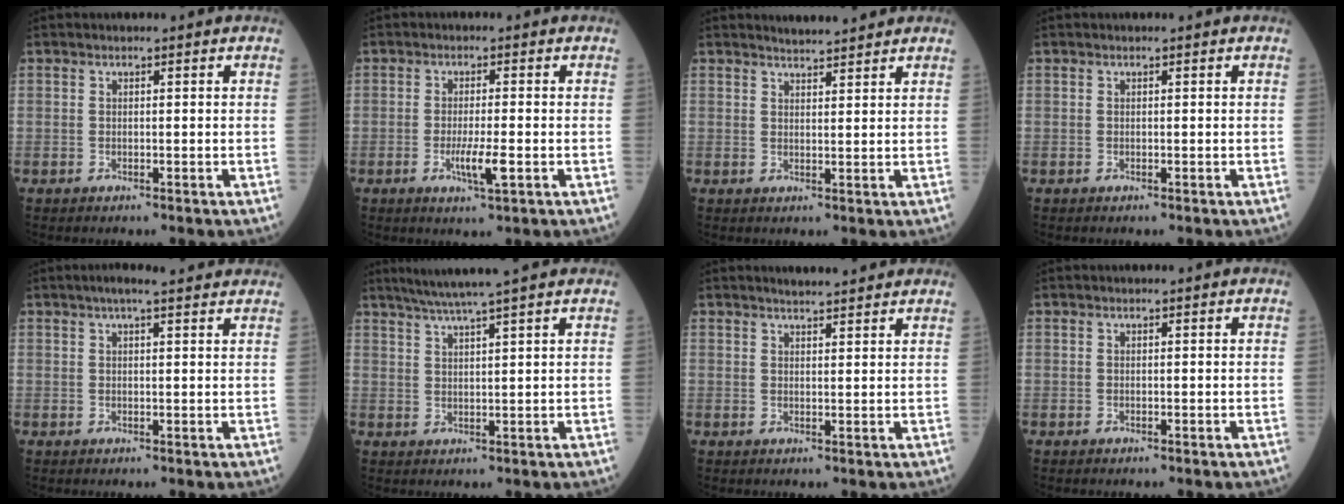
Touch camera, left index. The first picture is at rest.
{"total": 4.1, "force": [-1.4, 0.3, 3.8], "torque": [-0.075, -0.008, -0.023]}
{"total": 3.9, "force": [3.8, 0.3, 1.1], "torque": [-0.022, 0.012, 0.054]}
{"total": 0.0}
{"total": 7.6, "force": [6.2, 0.9, 4.3], "torque": [-0.061, 0.035, 0.077]}
{"total": 7.1, "force": [5.9, -1.2, 3.9], "torque": [-0.066, 0.018, 0.094]}
{"total": 4.8, "force": [4.4, 0.6, 1.9], "torque": [-0.029, 0.016, 0.058]}
{"total": 0.0}